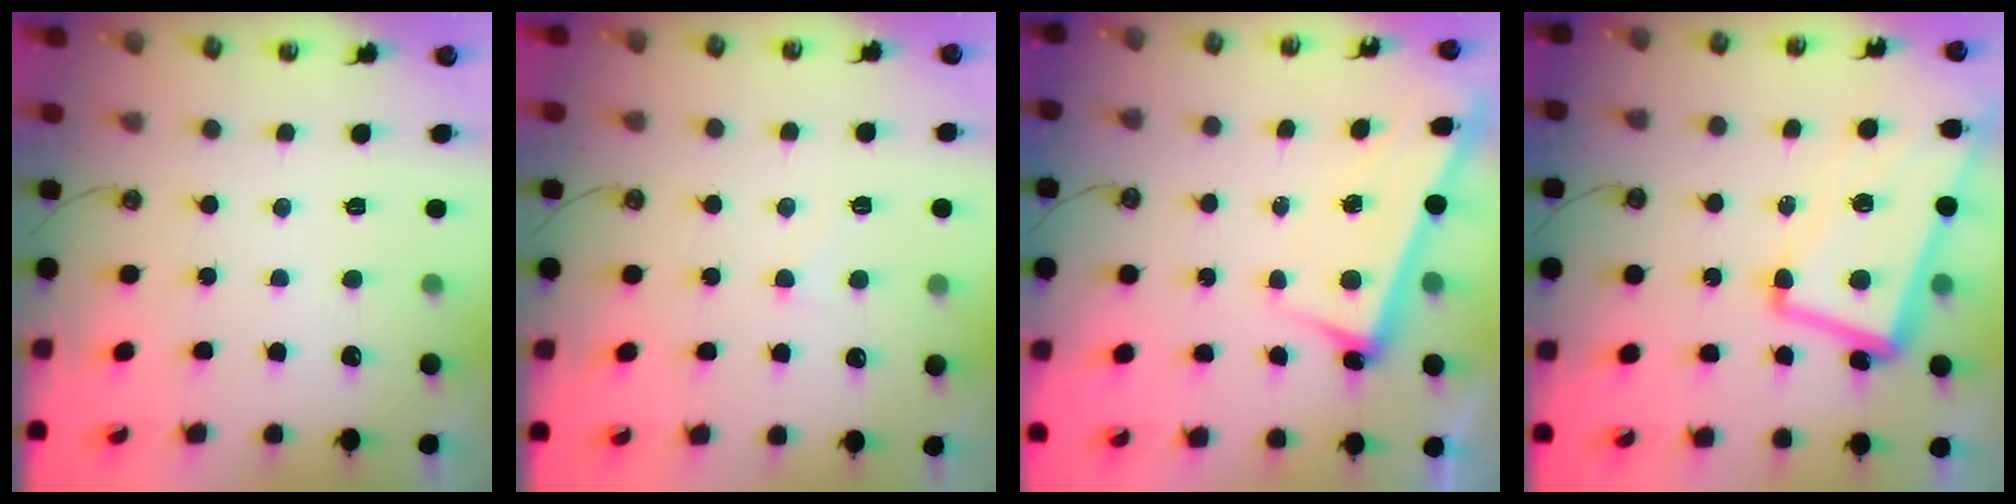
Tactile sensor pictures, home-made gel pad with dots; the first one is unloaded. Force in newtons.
{"total": 1.6, "press": 1.4, "slide": 0.7}
{"total": 2.5, "press": 2.3, "slide": 0.8}
{"total": 6.5, "press": 6.2, "slide": 2.0}